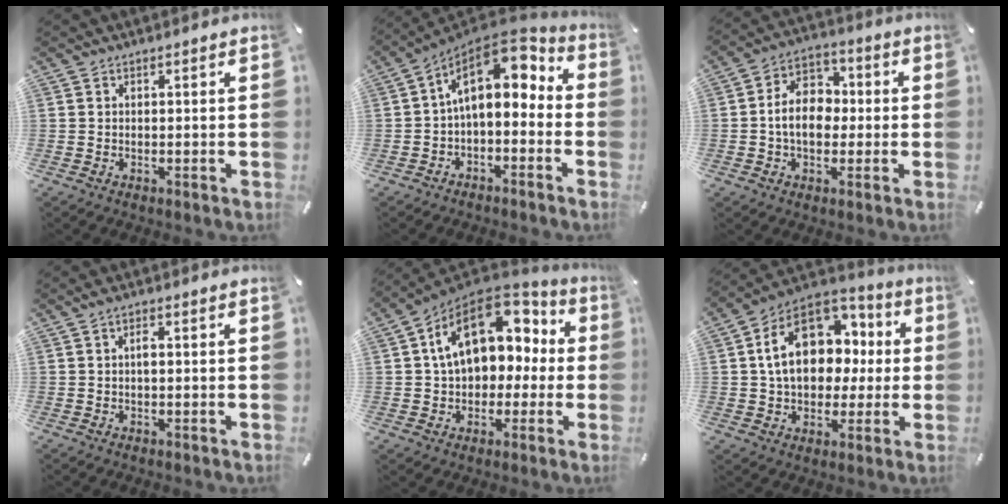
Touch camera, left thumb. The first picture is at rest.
{"total": 12.6, "force": [4.5, 7.4, 9.2], "torque": [-0.142, -0.043, 0.076]}
{"total": 9.9, "force": [-0.8, 7.6, 6.3], "torque": [-0.115, 0.019, -0.014]}
{"total": 2.1, "force": [0.1, 0.9, 1.9], "torque": [-0.038, 0.004, 0.000]}
{"total": 16.8, "force": [4.4, 11.9, 10.9], "torque": [-0.184, -0.008, 0.079]}
{"total": 18.9, "force": [3.6, 13.9, 12.3], "torque": [-0.206, -0.005, 0.067]}